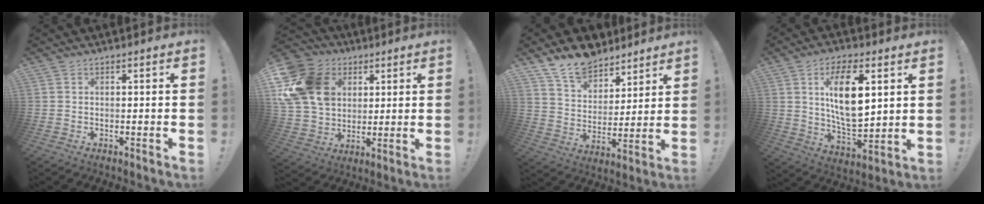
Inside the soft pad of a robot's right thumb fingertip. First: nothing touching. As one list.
[{"total": 19.8, "force": [6.0, 15.5, 10.8], "torque": [-0.196, -0.015, 0.122]}, {"total": 13.6, "force": [11.3, 6.7, 3.7], "torque": [-0.072, -0.085, 0.213]}, {"total": 15.4, "force": [4.9, 7.5, 12.5], "torque": [-0.213, -0.012, 0.082]}]